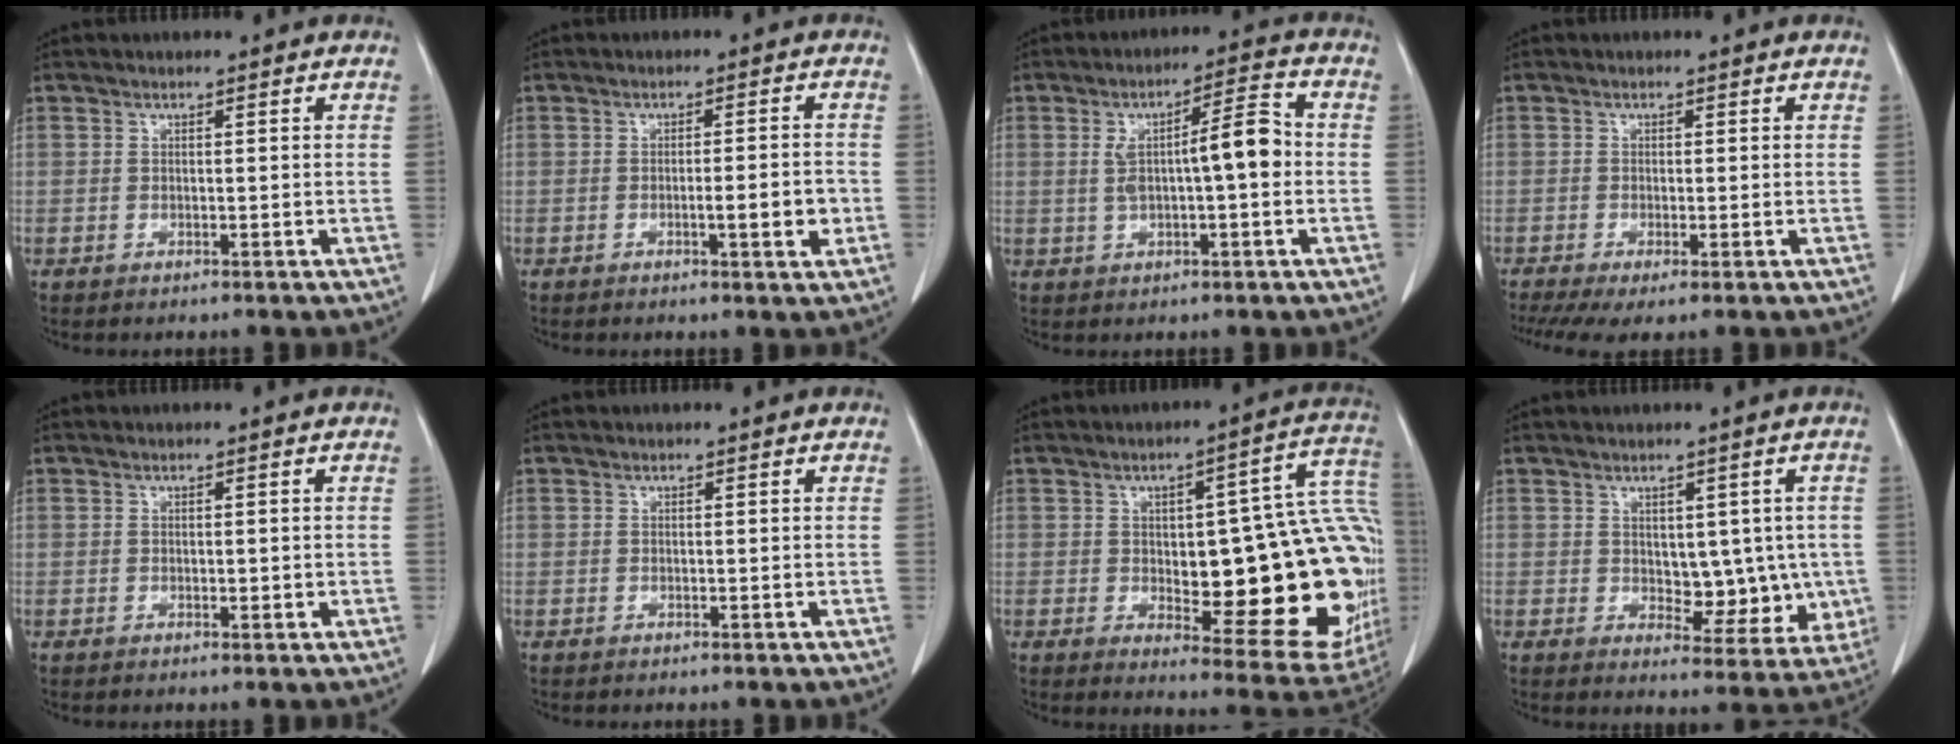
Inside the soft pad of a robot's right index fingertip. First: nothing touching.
{"total": 4.4, "force": [-1.3, 0.5, 4.1], "torque": [-0.059, -0.001, -0.016]}
{"total": 8.2, "force": [0.1, 1.4, 8.0], "torque": [-0.137, 0.025, 0.002]}
{"total": 5.6, "force": [-3.5, 1.3, 4.2], "torque": [-0.074, -0.013, -0.062]}
{"total": 0.9, "force": [-0.1, 0.5, 0.7], "torque": [-0.009, 0.000, 0.000]}
{"total": 0.0}
{"total": 27.0, "force": [-1.8, 7.7, 25.8], "torque": [-0.238, 0.031, 0.002]}
{"total": 7.6, "force": [0.0, 4.5, 6.1], "torque": [-0.054, 0.003, 0.016]}